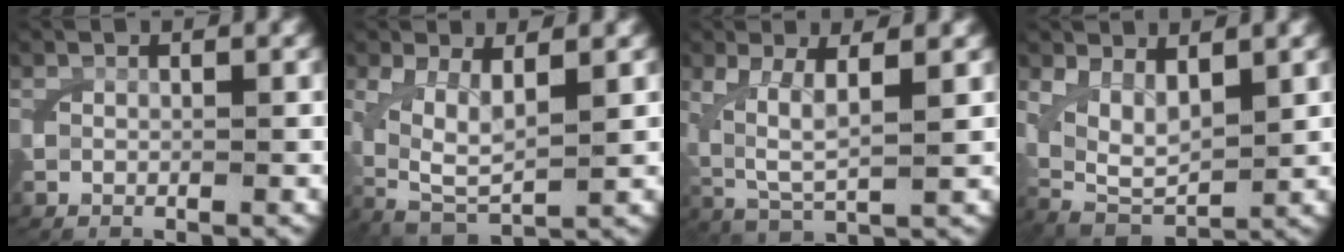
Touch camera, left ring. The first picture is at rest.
{"total": 6.3, "force": [0.9, 4.3, 4.5], "torque": [-0.121, -0.043, 0.038]}
{"total": 5.4, "force": [1.0, 3.0, 4.4], "torque": [-0.100, -0.021, 0.036]}
{"total": 6.7, "force": [1.2, 5.0, 4.3], "torque": [-0.114, -0.031, 0.031]}